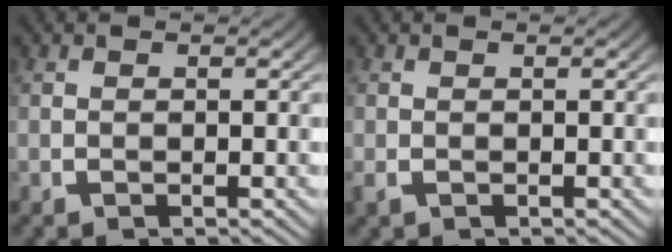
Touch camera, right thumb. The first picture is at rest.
{"total": 0.5, "force": [-0.2, 0.4, 0.3], "torque": [-0.009, -0.004, -0.001]}